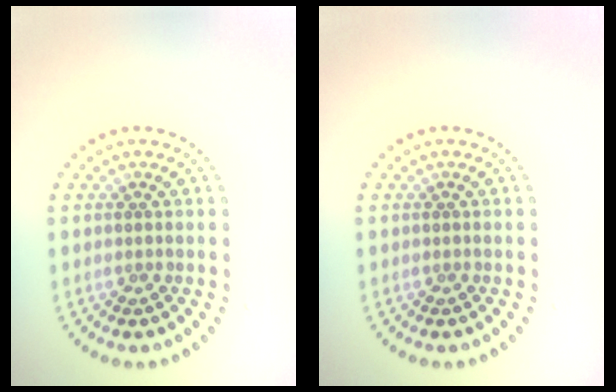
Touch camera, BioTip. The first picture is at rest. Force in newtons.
{"total": 0.0}